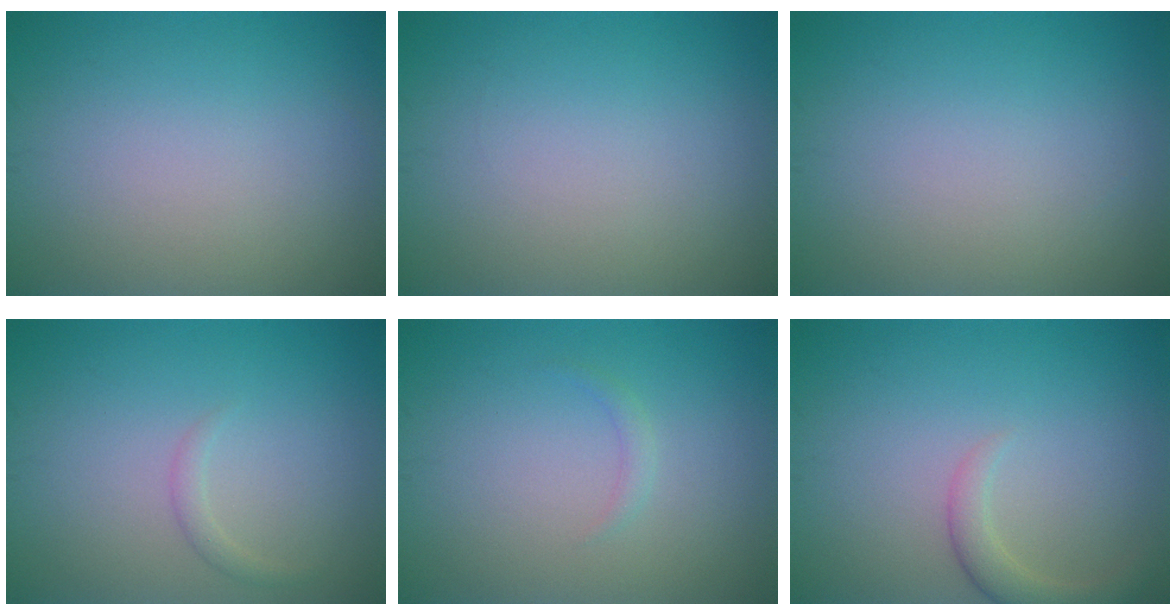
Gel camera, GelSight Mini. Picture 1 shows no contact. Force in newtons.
{"total": 0.0}
{"total": 0.0}
{"total": 1.0, "press": 1.0, "slide": 0.0}
{"total": 0.8, "press": 0.8, "slide": 0.0}
{"total": 2.3, "press": 2.3, "slide": 0.3}